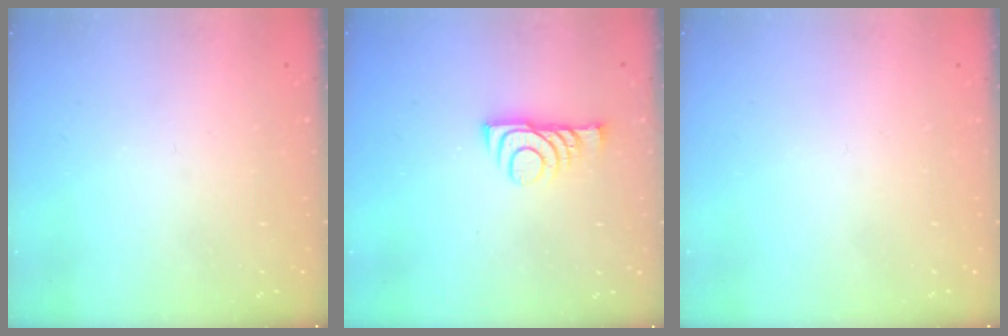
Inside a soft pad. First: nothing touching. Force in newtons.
{"total": 8.2, "press": 8.1, "slide": 1.0}
{"total": 1.7, "press": 1.7, "slide": 0.1}